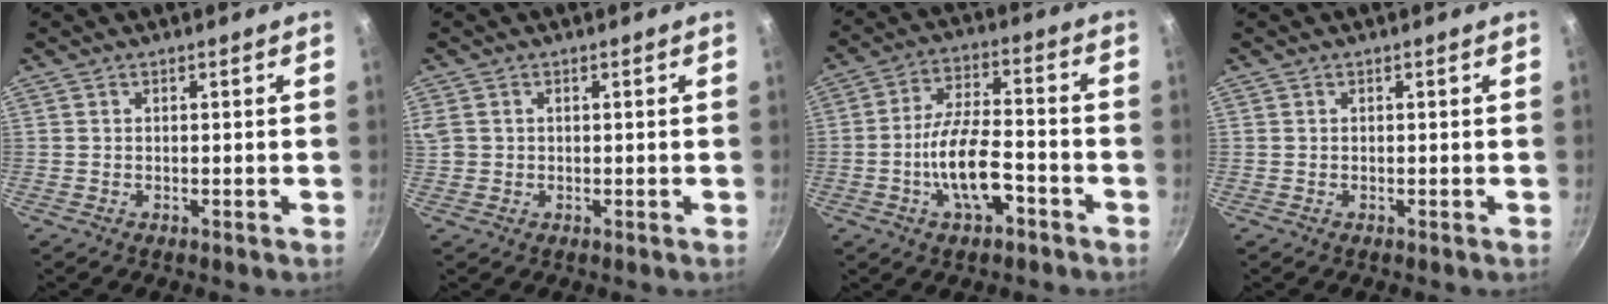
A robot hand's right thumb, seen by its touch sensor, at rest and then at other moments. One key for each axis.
{"total": 3.4, "fx": 0.6, "fy": 2.8, "fz": 1.8, "tx": -0.052, "ty": 0.009, "tz": 0.023}
{"total": 11.1, "fx": -3.8, "fy": 4.8, "fz": 9.3, "tx": -0.173, "ty": 0.034, "tz": -0.070}
{"total": 0.0}